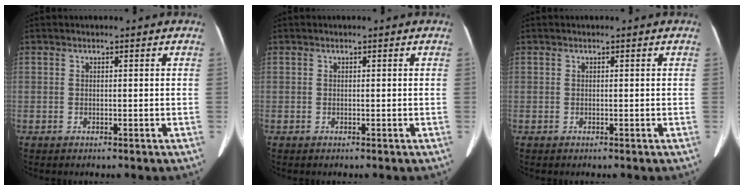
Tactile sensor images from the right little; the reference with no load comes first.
{"total": 0.0}
{"total": 0.0}